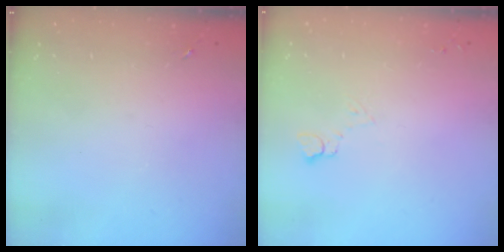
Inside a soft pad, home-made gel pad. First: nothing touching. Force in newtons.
{"total": 3.8, "press": 3.7, "slide": 0.5}